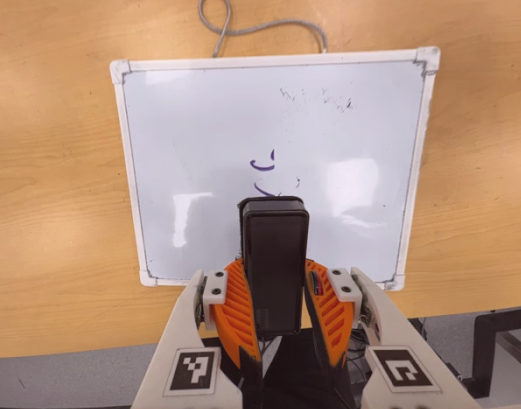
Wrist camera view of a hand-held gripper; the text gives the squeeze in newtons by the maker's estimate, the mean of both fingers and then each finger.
{"total": 9.8, "left": 7.6, "right": 12.0}